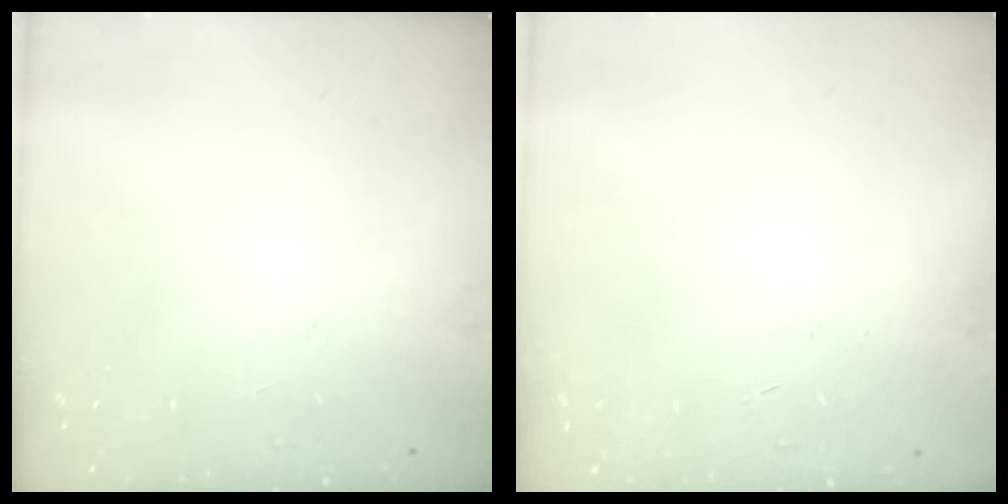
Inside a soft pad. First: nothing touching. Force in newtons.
{"total": 0.6, "press": 0.5, "slide": 0.2}